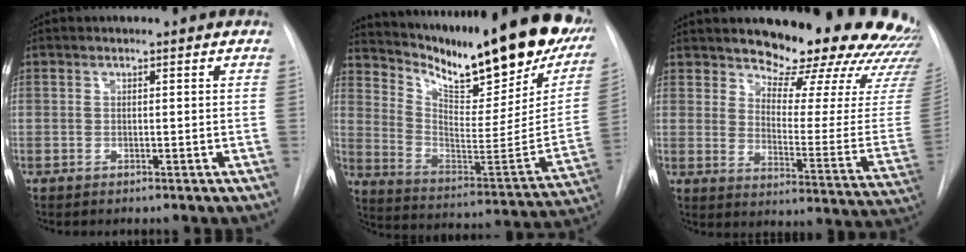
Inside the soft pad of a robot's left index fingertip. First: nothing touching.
{"total": 28.6, "force": [21.7, 7.5, 17.1], "torque": [-0.281, -0.046, 0.310]}
{"total": 25.4, "force": [21.7, 6.9, 11.3], "torque": [-0.157, -0.095, 0.259]}